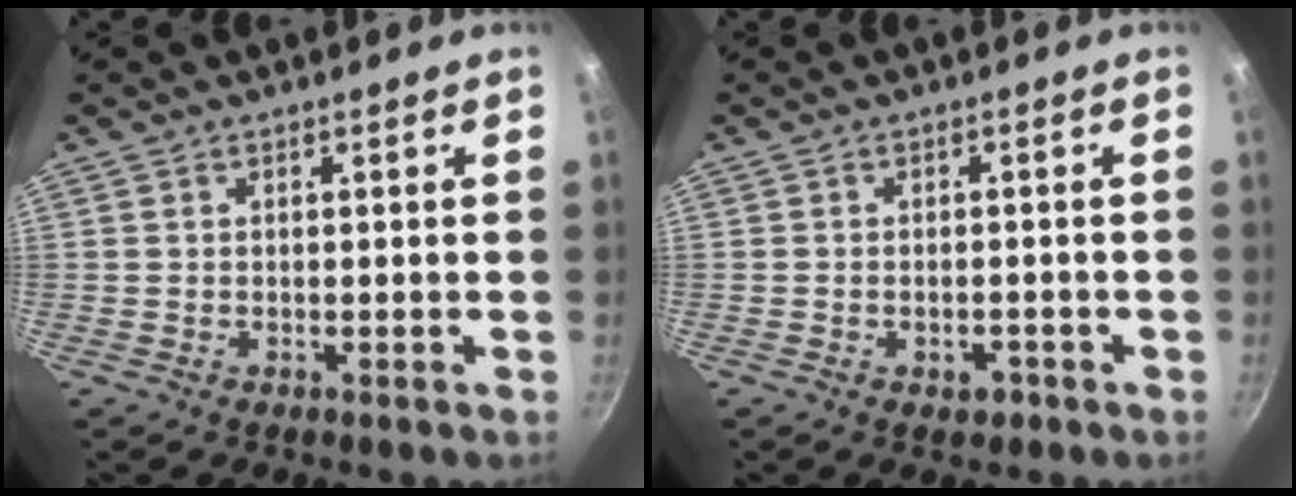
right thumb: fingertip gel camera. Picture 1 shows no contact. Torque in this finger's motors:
{"motor_torque": [-0.04, 0.06, -0.31, 0.17, 0.09]}